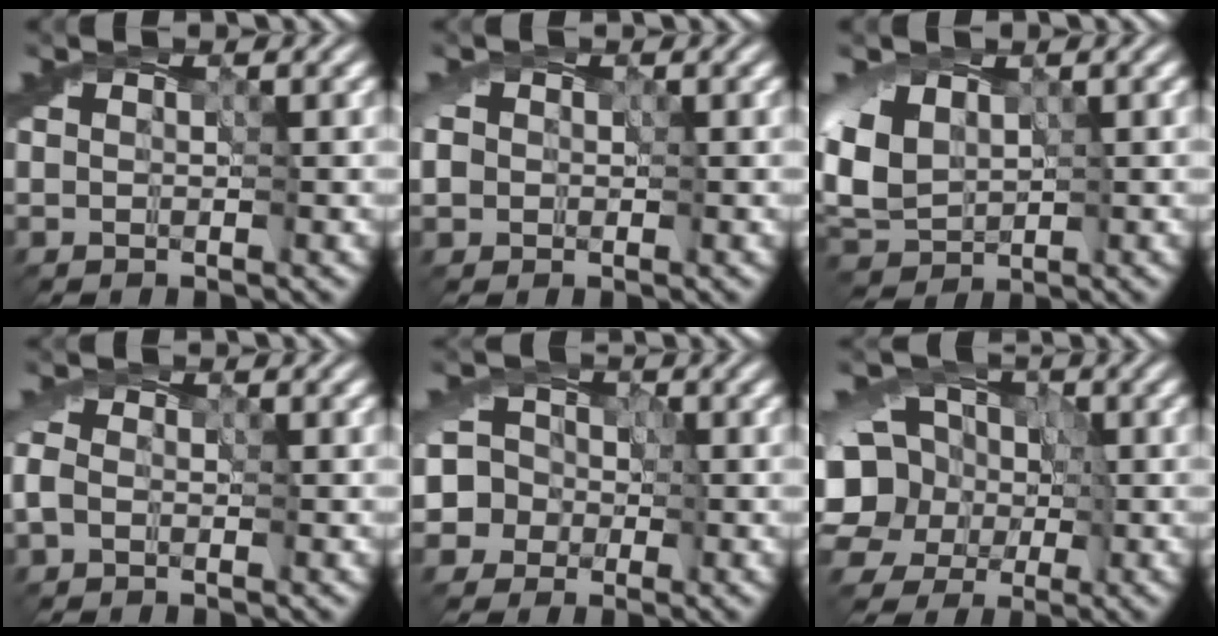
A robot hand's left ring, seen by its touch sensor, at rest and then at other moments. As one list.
[{"total": 1.1, "force": [0.0, 1.1, 0.0], "torque": [0.010, 0.007, -0.002]}, {"total": 5.2, "force": [1.5, 3.7, 3.4], "torque": [-0.100, 0.007, 0.025]}, {"total": 1.0, "force": [-0.6, 0.7, 0.5], "torque": [-0.013, 0.006, -0.022]}, {"total": 5.1, "force": [-1.4, 4.9, 0.7], "torque": [0.000, 0.023, -0.051]}, {"total": 10.4, "force": [0.9, 8.9, 5.2], "torque": [-0.122, 0.013, -0.014]}]